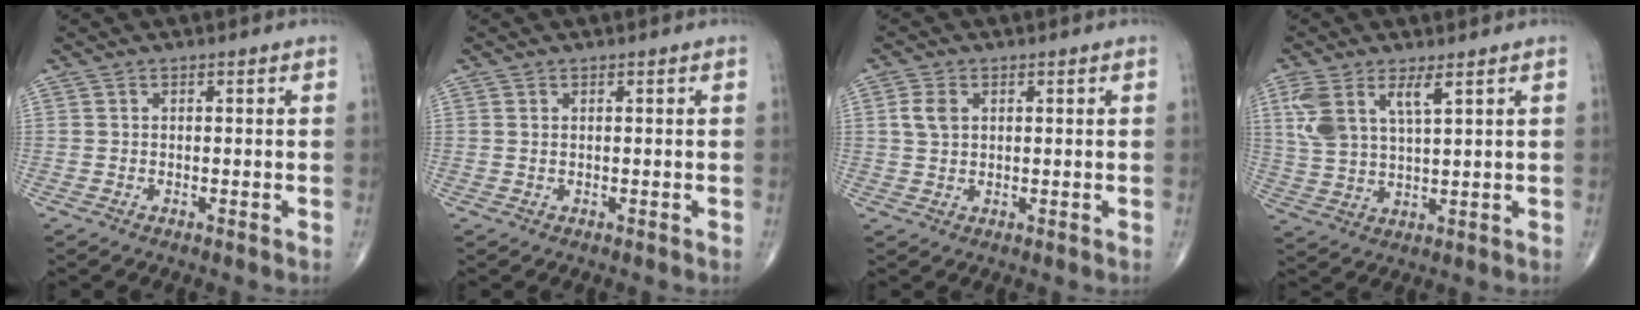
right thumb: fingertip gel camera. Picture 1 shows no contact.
{"total": 0.0}
{"total": 3.5, "force": [0.9, 2.4, 2.3], "torque": [-0.045, 0.002, 0.018]}
{"total": 8.4, "force": [3.9, 3.2, 6.7], "torque": [-0.146, -0.011, 0.086]}